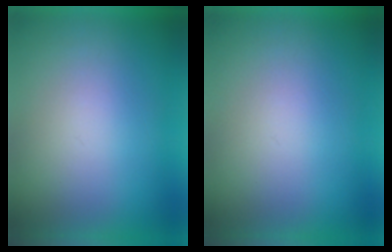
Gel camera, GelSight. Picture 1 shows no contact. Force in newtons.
{"total": 0.0}